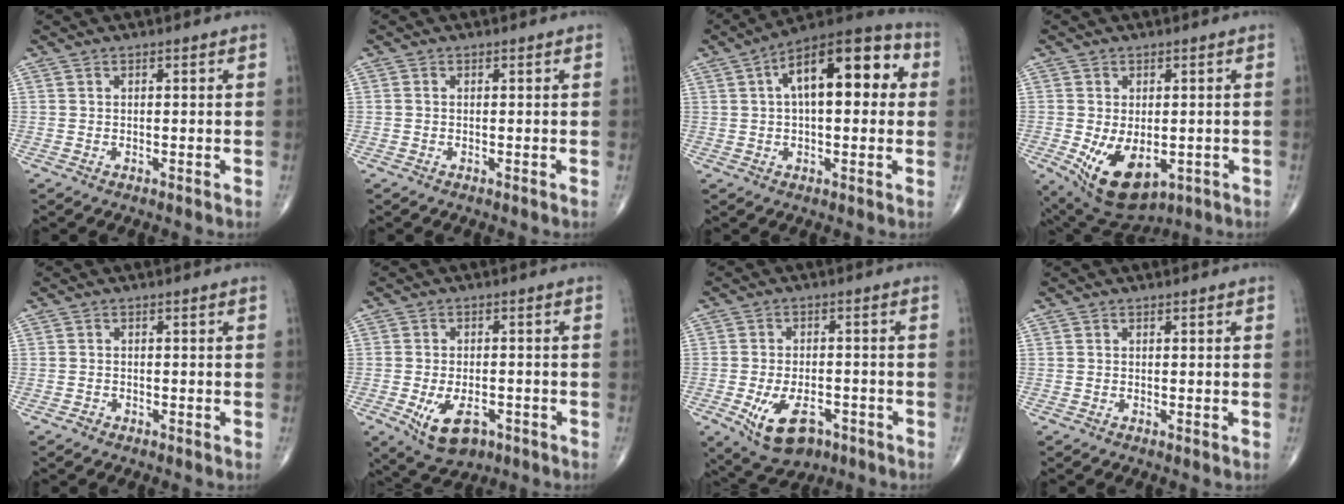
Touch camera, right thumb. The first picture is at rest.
{"total": 0.0}
{"total": 18.0, "force": [4.1, 8.3, 15.4], "torque": [-0.206, 0.035, 0.051]}
{"total": 11.4, "force": [-2.9, 6.7, 8.8], "torque": [-0.138, -0.013, -0.027]}
{"total": 0.8, "force": [-0.6, 0.5, 0.1], "torque": [0.003, 0.004, -0.015]}
{"total": 8.1, "force": [-3.3, 4.5, 5.8], "torque": [-0.091, 0.005, -0.045]}
{"total": 10.2, "force": [-4.6, 5.8, 7.0], "torque": [-0.109, 0.013, -0.065]}
{"total": 0.0}